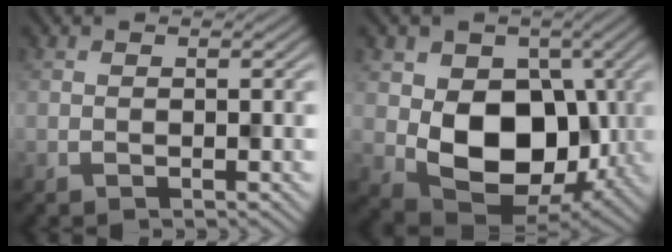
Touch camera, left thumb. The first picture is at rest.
{"total": 10.1, "force": [0.0, 8.1, 6.1], "torque": [-0.108, -0.028, 0.002]}